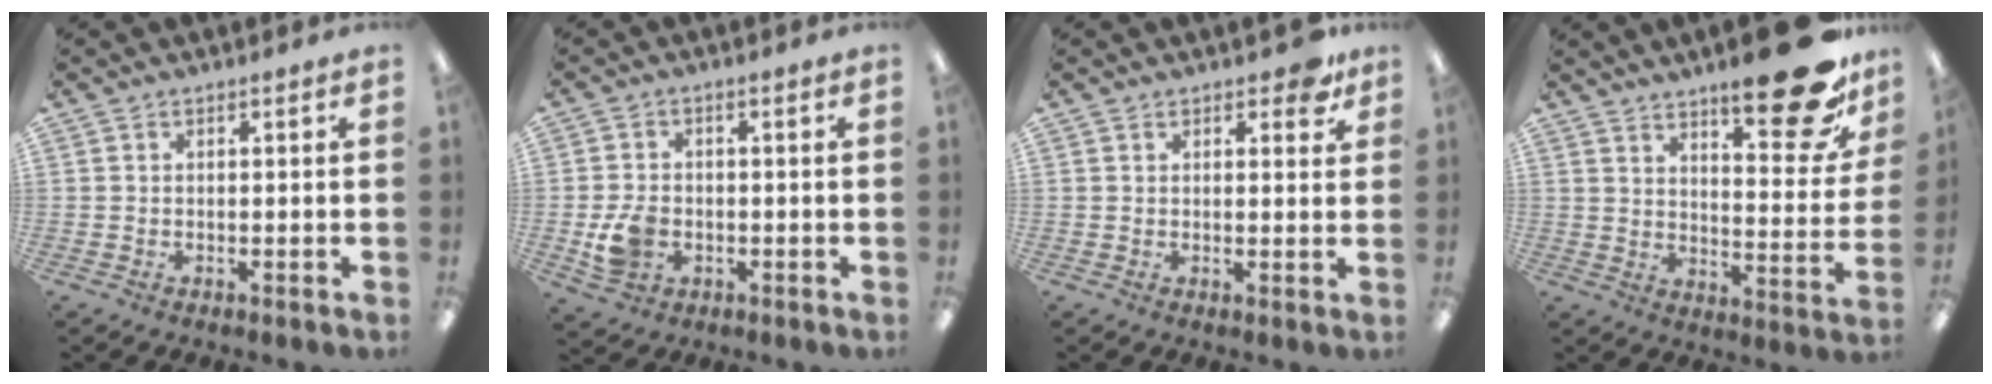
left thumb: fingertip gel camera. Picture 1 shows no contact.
{"total": 6.3, "force": [-1.4, 4.9, 3.7], "torque": [-0.064, 0.000, -0.027]}
{"total": 3.7, "force": [2.4, 1.9, 2.1], "torque": [-0.023, -0.003, 0.039]}
{"total": 20.8, "force": [13.5, 7.0, 14.1], "torque": [-0.184, -0.088, 0.216]}